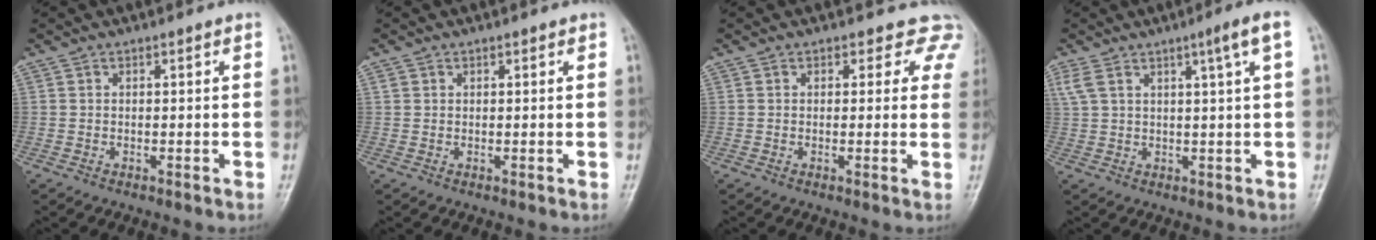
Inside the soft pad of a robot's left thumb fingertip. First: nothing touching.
{"total": 1.0, "force": [0.5, 0.8, 0.3], "torque": [0.006, -0.002, 0.007]}
{"total": 5.1, "force": [4.0, 3.2, 0.7], "torque": [0.039, -0.013, 0.018]}
{"total": 6.5, "force": [2.9, 0.1, 5.8], "torque": [-0.109, 0.004, 0.060]}